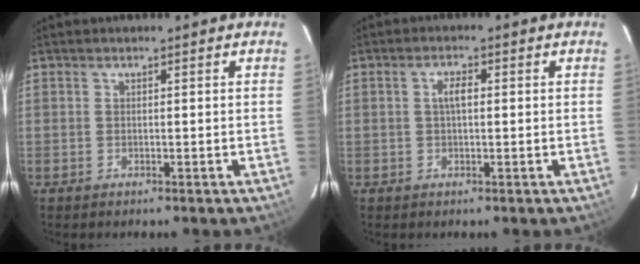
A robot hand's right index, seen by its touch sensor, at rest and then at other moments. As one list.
[{"total": 2.4, "force": [0.3, 1.0, 2.2], "torque": [-0.042, 0.007, 0.005]}]